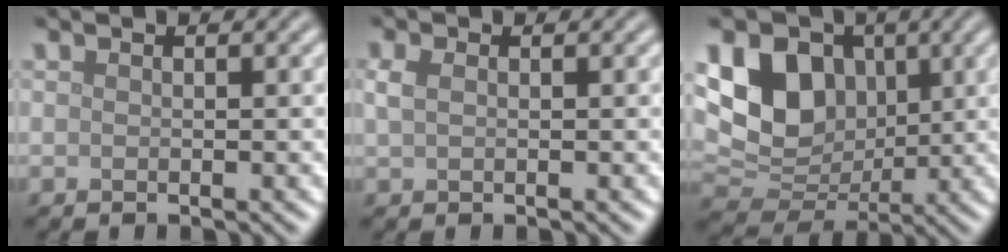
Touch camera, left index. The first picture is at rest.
{"total": 1.2, "force": [0.4, 0.8, 0.9], "torque": [-0.022, 0.002, 0.006]}
{"total": 9.3, "force": [2.2, 7.1, 5.7], "torque": [-0.114, 0.002, 0.030]}